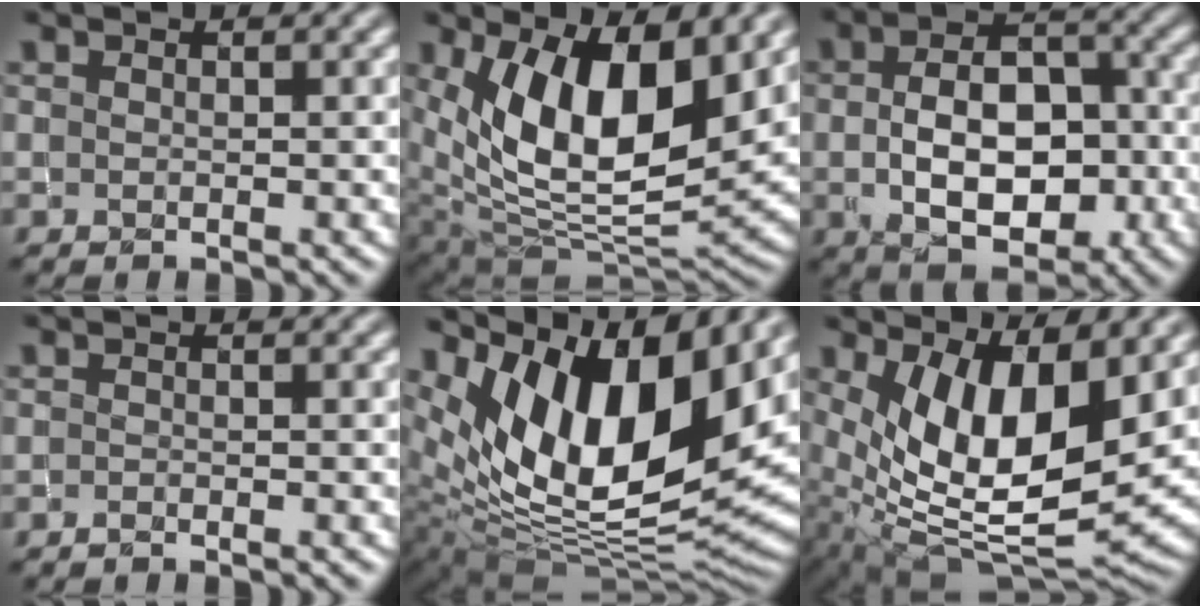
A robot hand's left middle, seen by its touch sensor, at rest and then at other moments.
{"total": 13.0, "force": [3.9, 6.5, 10.6], "torque": [-0.172, -0.015, 0.066]}
{"total": 8.8, "force": [-0.9, 5.0, 7.2], "torque": [-0.114, 0.003, -0.018]}
{"total": 1.4, "force": [-1.2, 0.1, 0.7], "torque": [-0.009, 0.002, -0.021]}
{"total": 15.9, "force": [6.9, 7.4, 12.2], "torque": [-0.209, 0.011, 0.115]}
{"total": 12.6, "force": [2.5, 5.7, 10.9], "torque": [-0.180, -0.020, 0.045]}